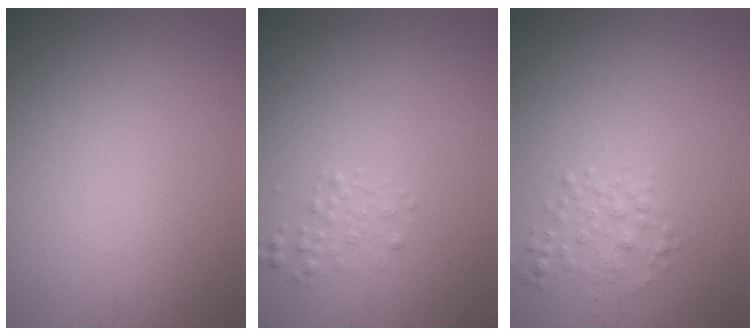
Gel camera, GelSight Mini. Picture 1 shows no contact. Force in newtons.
{"total": 1.0, "press": 1.0, "slide": 0.1}
{"total": 1.6, "press": 1.6, "slide": 0.1}